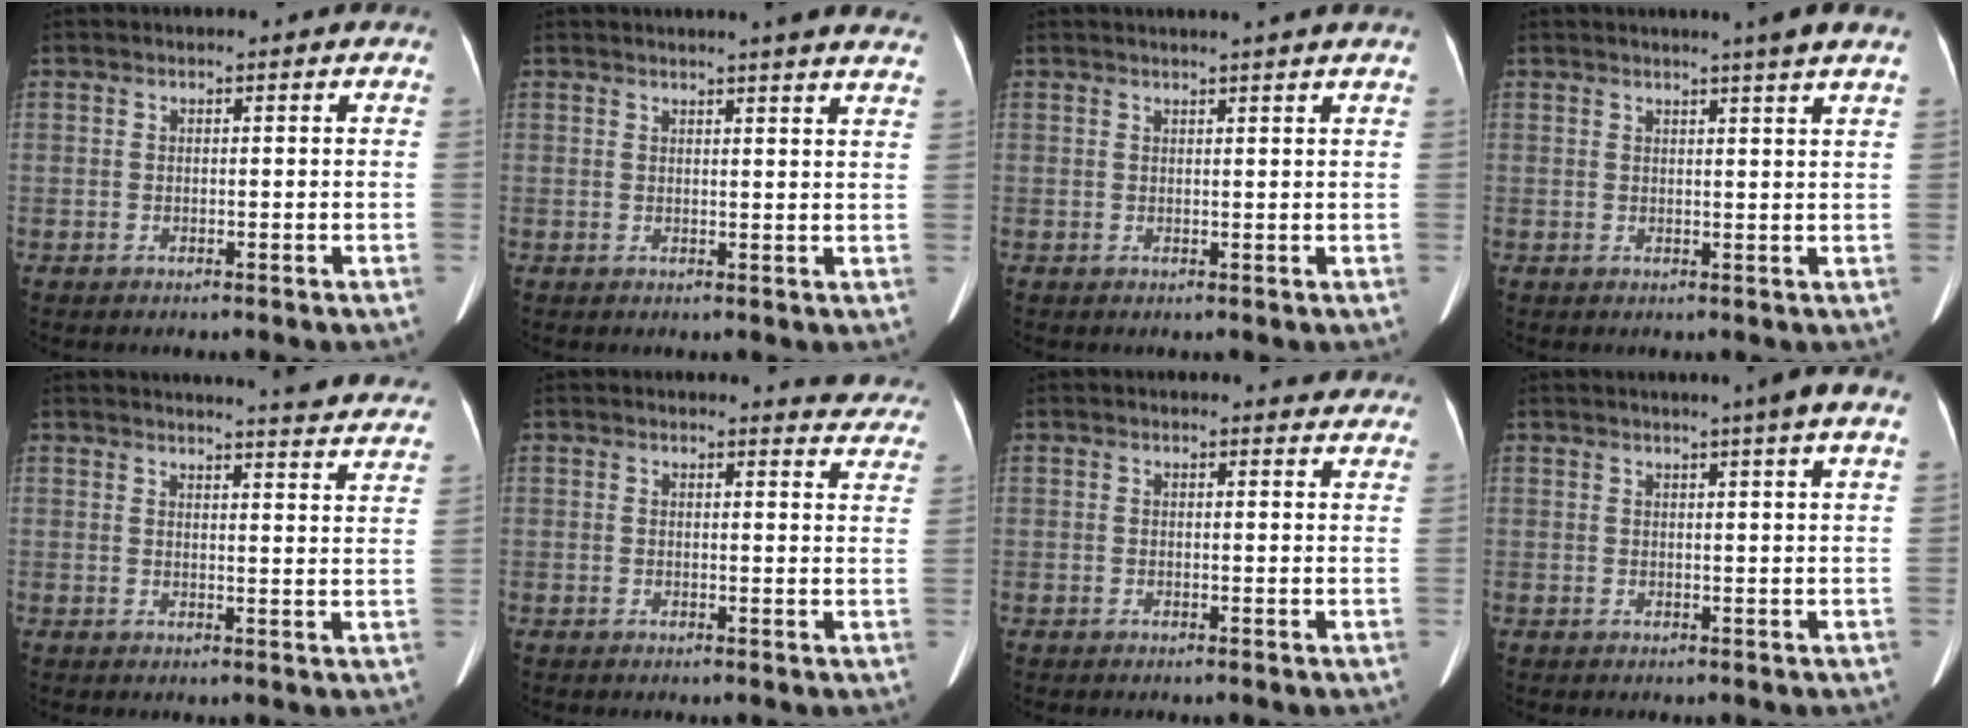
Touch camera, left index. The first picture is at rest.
{"total": 11.6, "force": [10.5, 0.0, 4.9], "torque": [-0.059, -0.015, 0.103]}
{"total": 4.4, "force": [3.8, -0.9, 2.0], "torque": [-0.028, 0.013, 0.044]}
{"total": 4.2, "force": [3.3, -1.2, 2.2], "torque": [-0.031, -0.003, 0.037]}
{"total": 17.1, "force": [16.6, 0.9, 4.3], "torque": [-0.043, -0.070, 0.172]}
{"total": 6.6, "force": [6.5, 1.1, 0.8], "torque": [0.011, -0.028, 0.042]}
{"total": 3.5, "force": [3.4, 0.7, 0.7], "torque": [-0.004, -0.007, 0.022]}
{"total": 4.0, "force": [2.8, -1.1, 2.8], "torque": [-0.041, 0.002, 0.034]}